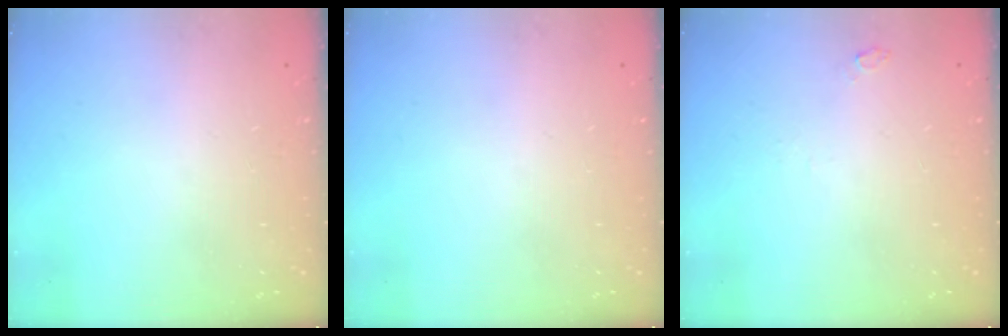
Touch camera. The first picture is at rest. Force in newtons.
{"total": 0.0}
{"total": 11.4, "press": 3.1, "slide": 11.0}